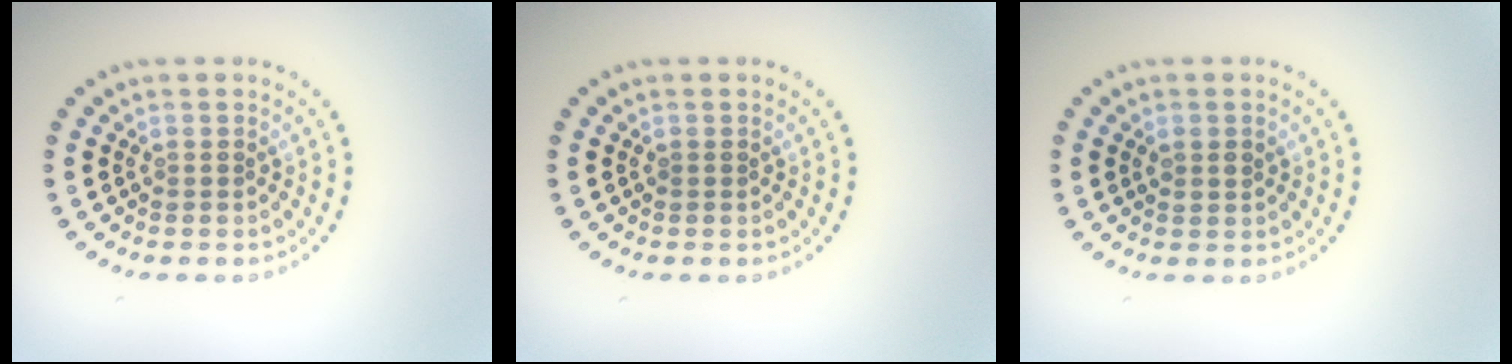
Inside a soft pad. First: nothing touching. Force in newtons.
{"total": 0.0}
{"total": 1.0, "press": 0.9, "slide": 0.3}